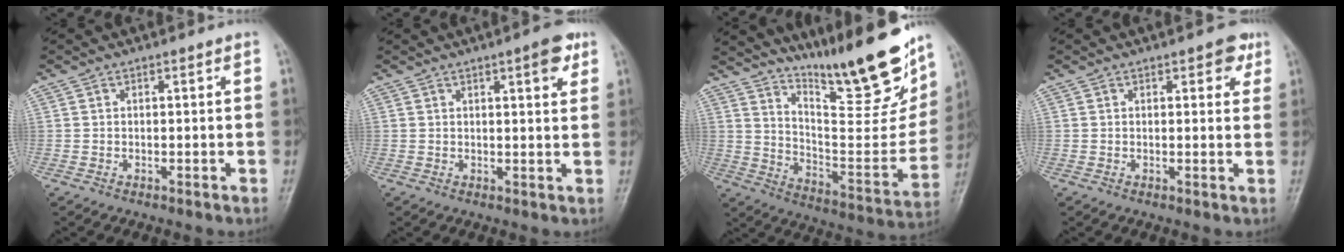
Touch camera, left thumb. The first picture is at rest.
{"total": 4.9, "force": [2.7, 1.4, 3.8], "torque": [-0.041, -0.010, 0.032]}
{"total": 23.2, "force": [17.2, 4.6, 14.8], "torque": [-0.188, -0.112, 0.276]}
{"total": 3.9, "force": [2.1, 2.0, 2.7], "torque": [-0.009, -0.004, 0.017]}